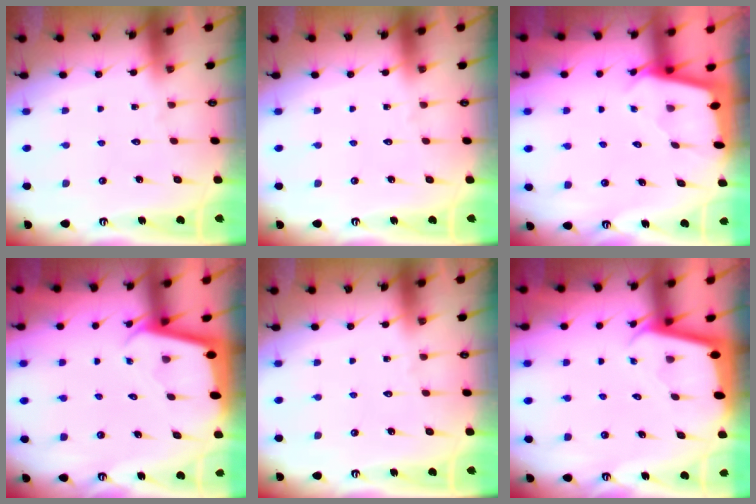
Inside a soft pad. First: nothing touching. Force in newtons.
{"total": 0.0}
{"total": 1.8, "press": 1.8, "slide": 0.1}
{"total": 1.9, "press": 1.9, "slide": 0.1}
{"total": 0.0}
{"total": 1.9, "press": 1.9, "slide": 0.1}